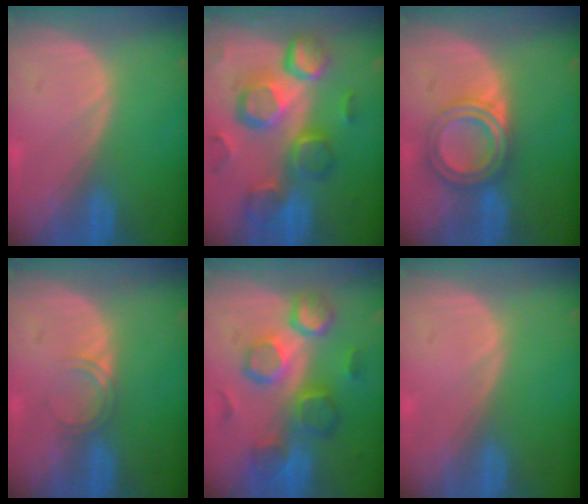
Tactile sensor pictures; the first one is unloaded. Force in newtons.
{"total": 12.4, "press": 10.8, "slide": 6.1}
{"total": 5.8, "press": 5.8, "slide": 0.2}
{"total": 2.0, "press": 2.0, "slide": 0.2}
{"total": 9.9, "press": 9.4, "slide": 3.1}
{"total": 0.0}